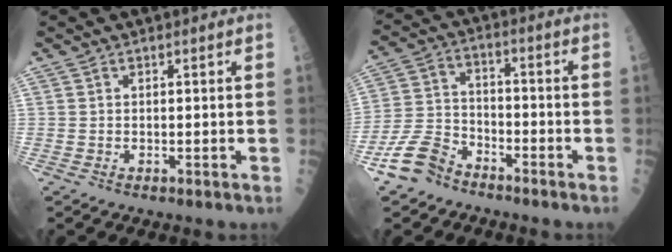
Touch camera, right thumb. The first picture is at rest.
{"total": 8.7, "force": [-6.3, 4.8, 3.6], "torque": [-0.067, 0.038, -0.132]}